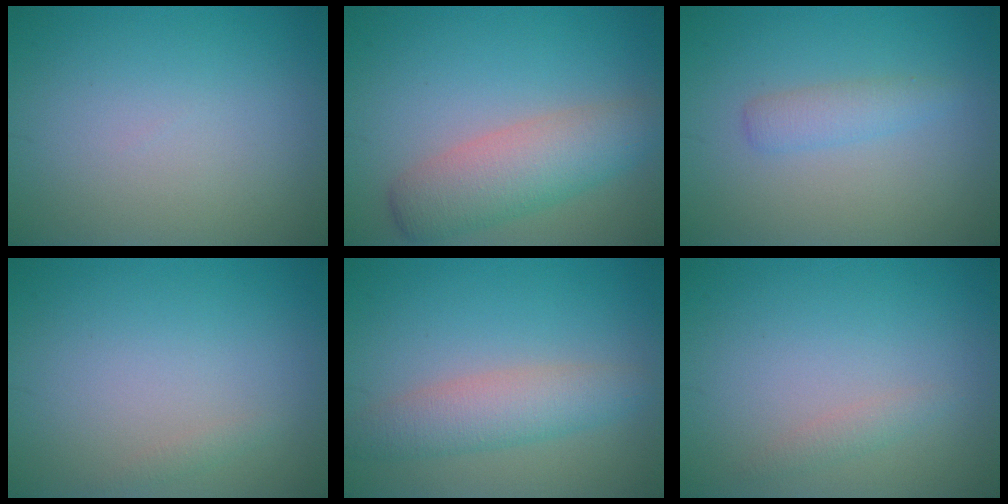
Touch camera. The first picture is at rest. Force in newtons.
{"total": 5.4, "press": 5.4, "slide": 0.3}
{"total": 1.8, "press": 1.8, "slide": 0.1}
{"total": 0.6, "press": 0.6, "slide": 0.0}
{"total": 4.0, "press": 4.0, "slide": 0.1}
{"total": 1.0, "press": 1.0, "slide": 0.0}